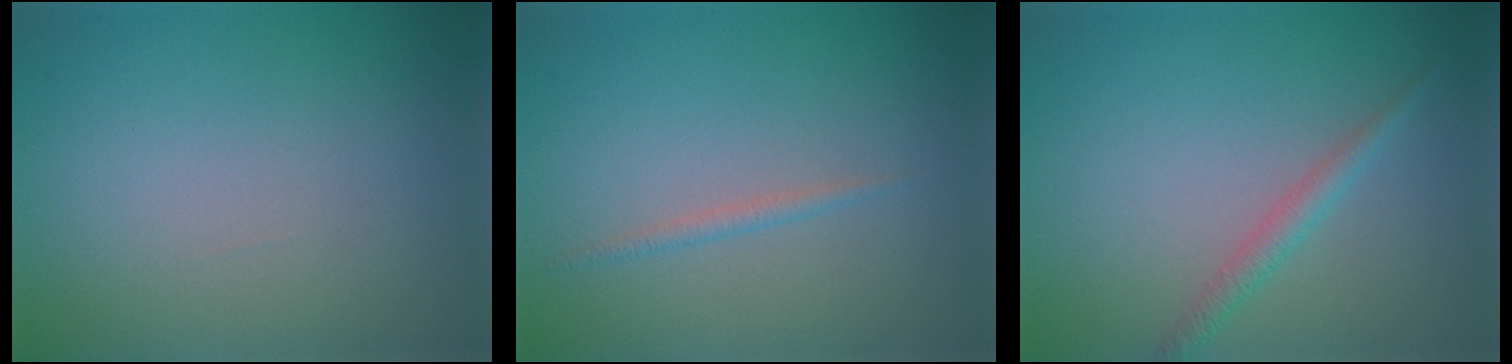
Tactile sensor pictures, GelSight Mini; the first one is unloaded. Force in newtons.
{"total": 0.8, "press": 0.8, "slide": 0.0}
{"total": 1.7, "press": 1.7, "slide": 0.0}